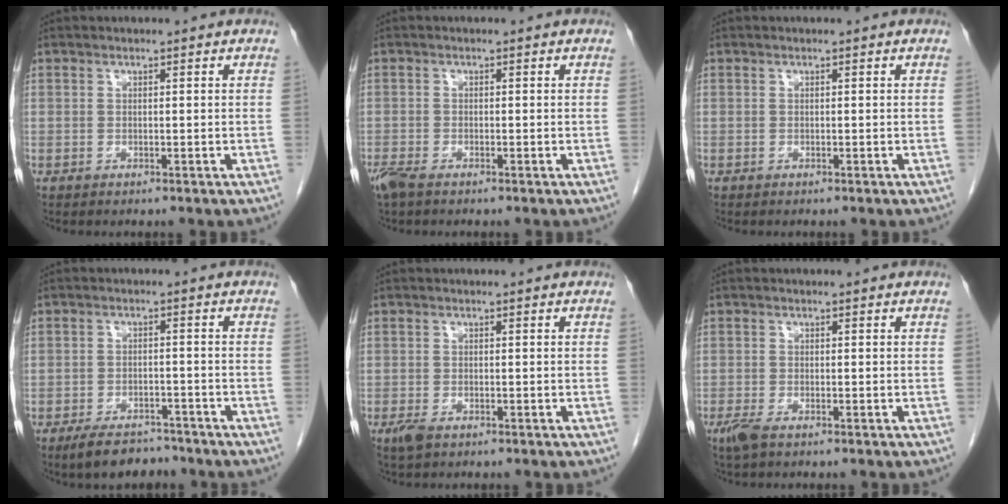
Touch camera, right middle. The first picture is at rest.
{"total": 2.8, "force": [-2.1, 0.8, 1.6], "torque": [-0.040, -0.008, -0.040]}
{"total": 0.0}
{"total": 6.1, "force": [-5.0, 2.4, 2.4], "torque": [-0.046, -0.004, -0.079]}
{"total": 2.1, "force": [-1.3, 0.8, 1.4], "torque": [-0.034, -0.004, -0.021]}
{"total": 2.4, "force": [-1.6, 0.6, 1.6], "torque": [-0.039, -0.007, -0.031]}